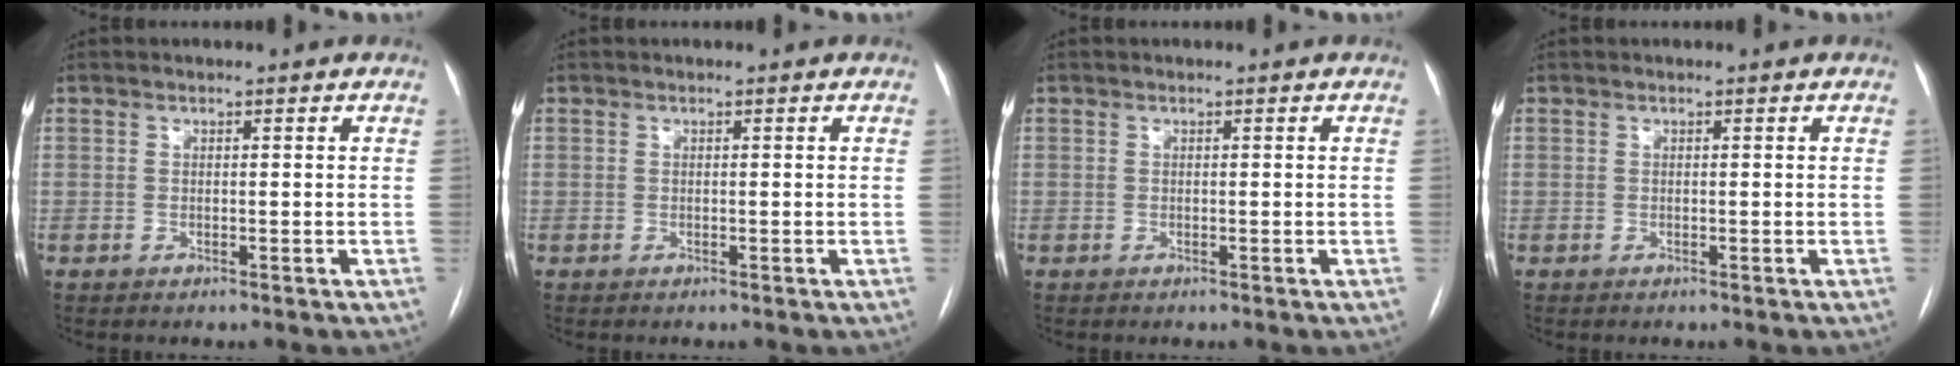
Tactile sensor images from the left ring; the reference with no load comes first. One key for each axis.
{"total": 0.0}
{"total": 0.0}
{"total": 0.0}